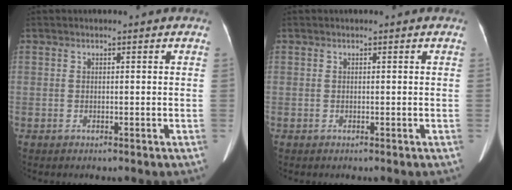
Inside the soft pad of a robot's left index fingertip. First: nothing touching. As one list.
[{"total": 0.0}]